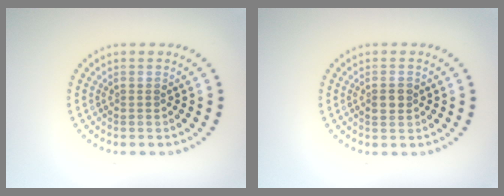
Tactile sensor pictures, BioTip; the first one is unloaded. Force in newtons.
{"total": 1.4, "press": 1.4, "slide": 0.1}